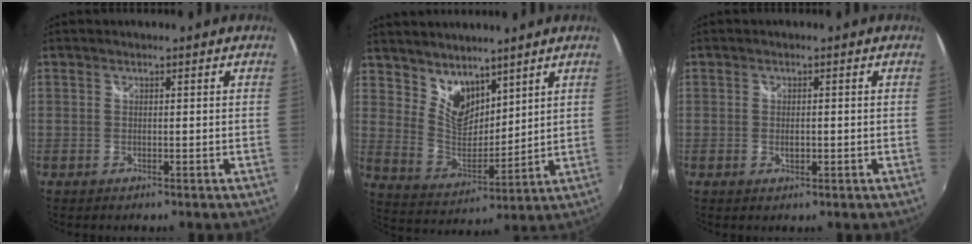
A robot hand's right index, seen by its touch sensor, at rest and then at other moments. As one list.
[{"total": 9.3, "force": [6.9, 5.0, 3.6], "torque": [-0.058, -0.001, 0.141]}, {"total": 1.4, "force": [-0.3, 0.8, 1.1], "torque": [-0.018, 0.000, -0.005]}]